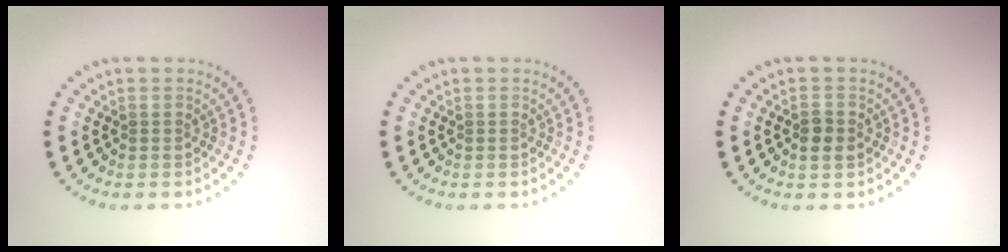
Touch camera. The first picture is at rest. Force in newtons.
{"total": 0.0}
{"total": 1.7, "press": 1.6, "slide": 0.3}